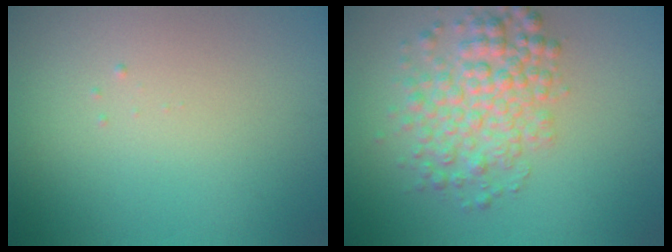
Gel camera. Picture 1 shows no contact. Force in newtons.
{"total": 4.9, "press": 4.9, "slide": 0.2}